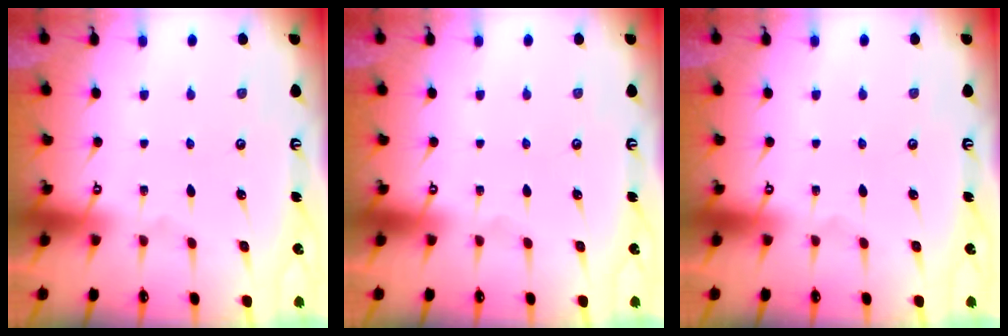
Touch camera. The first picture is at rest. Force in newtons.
{"total": 0.0}
{"total": 0.0}